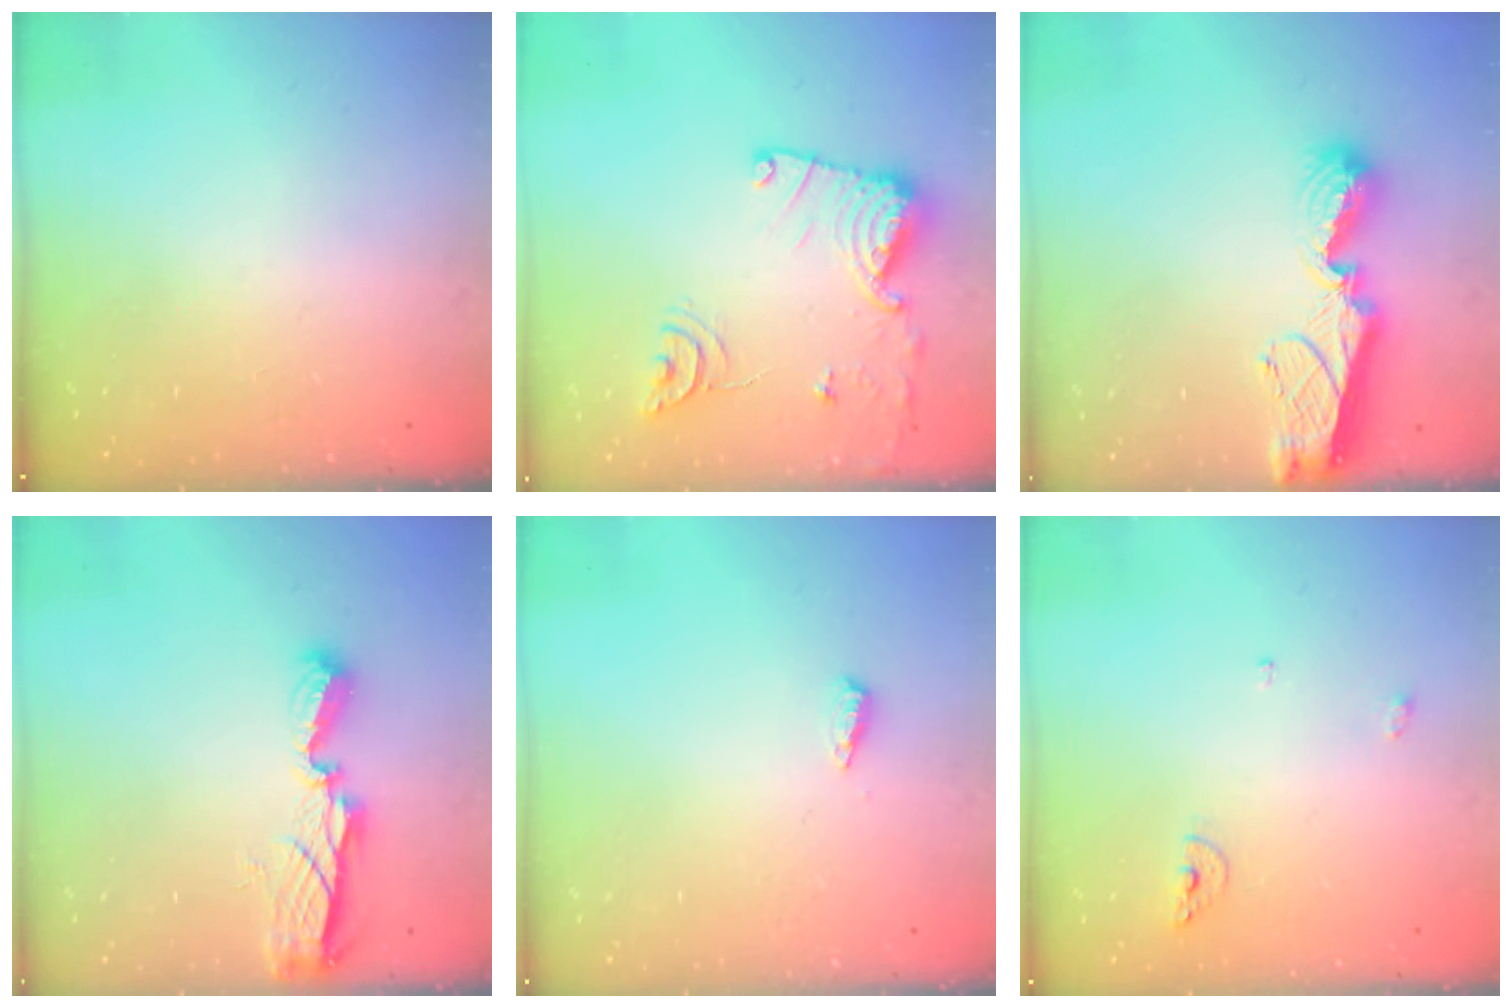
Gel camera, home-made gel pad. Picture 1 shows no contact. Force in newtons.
{"total": 14.7, "press": 14.7, "slide": 0.7}
{"total": 11.7, "press": 11.6, "slide": 1.1}
{"total": 7.4, "press": 7.4, "slide": 0.2}
{"total": 4.9, "press": 4.8, "slide": 1.2}
{"total": 5.6, "press": 5.5, "slide": 0.9}